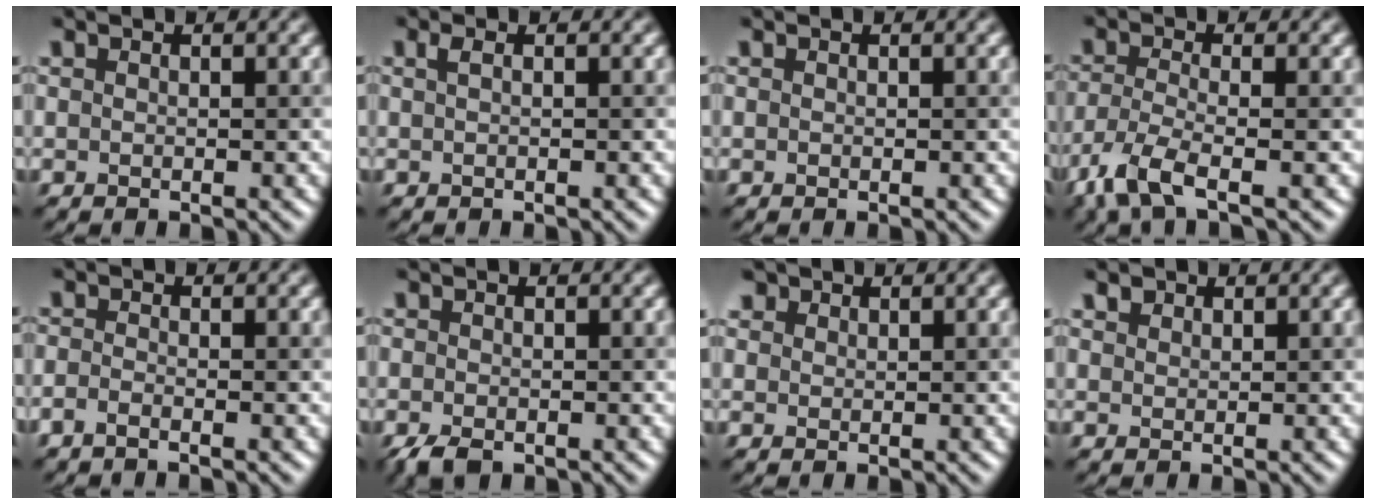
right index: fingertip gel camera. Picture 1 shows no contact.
{"total": 0.9, "force": [0.3, 0.2, 0.8], "torque": [-0.016, 0.007, 0.005]}
{"total": 0.0}
{"total": 4.5, "force": [-2.9, 1.1, 3.2], "torque": [-0.082, -0.016, -0.067]}
{"total": 1.2, "force": [-1.0, 0.2, 0.7], "torque": [-0.018, -0.005, -0.024]}
{"total": 2.1, "force": [-1.4, 1.0, 1.2], "torque": [-0.027, -0.004, -0.029]}
{"total": 1.4, "force": [1.1, 0.8, 0.2], "torque": [-0.003, 0.002, 0.015]}
{"total": 1.0, "force": [0.9, 0.5, 0.1], "torque": [-0.003, 0.003, 0.017]}